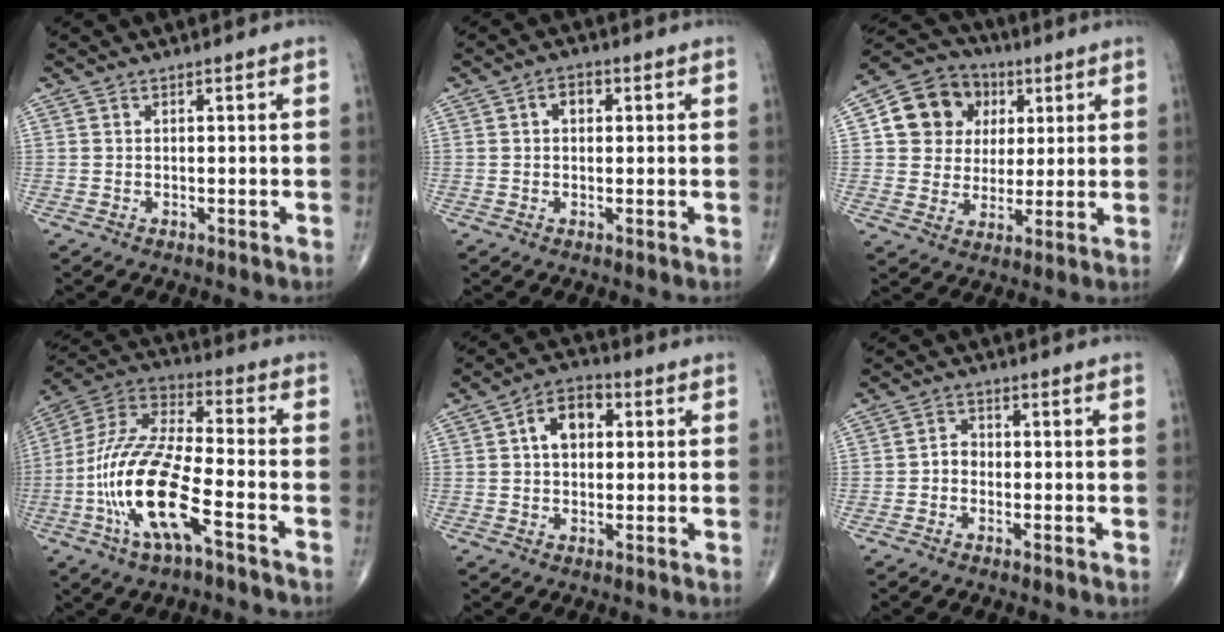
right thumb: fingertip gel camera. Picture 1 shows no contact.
{"total": 2.7, "force": [0.6, 1.9, 1.9], "torque": [-0.023, 0.010, 0.007]}
{"total": 13.6, "force": [3.8, 12.0, 5.3], "torque": [-0.058, 0.007, 0.063]}
{"total": 18.9, "force": [-6.7, 6.1, 16.6], "torque": [-0.351, 0.035, -0.126]}
{"total": 7.4, "force": [1.5, 5.0, 5.3], "torque": [-0.073, 0.015, 0.016]}
{"total": 2.3, "force": [-0.8, 1.9, 1.2], "torque": [-0.007, 0.009, -0.022]}